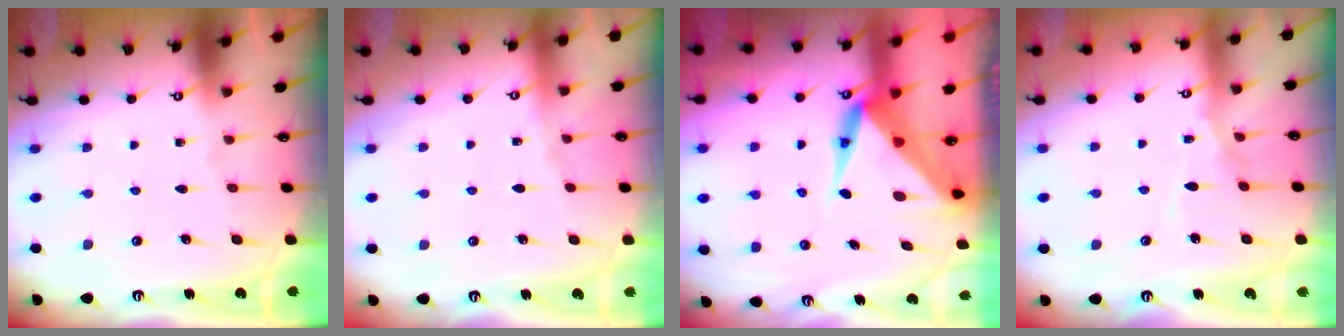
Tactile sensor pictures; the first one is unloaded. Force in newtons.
{"total": 2.2, "press": 2.1, "slide": 0.5}
{"total": 8.7, "press": 8.6, "slide": 0.5}
{"total": 7.1, "press": 7.0, "slide": 0.4}